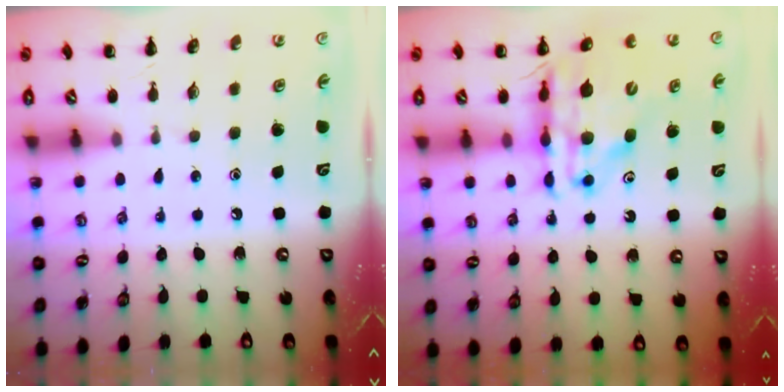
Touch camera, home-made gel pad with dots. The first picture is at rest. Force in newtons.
{"total": 16.4, "press": 15.9, "slide": 4.1}